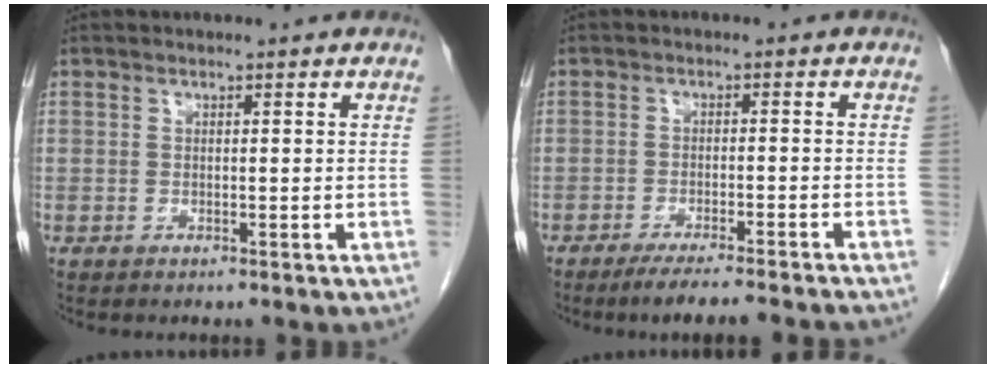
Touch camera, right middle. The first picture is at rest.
{"total": 10.4, "force": [-9.1, 0.0, 5.0], "torque": [-0.053, -0.022, -0.130]}